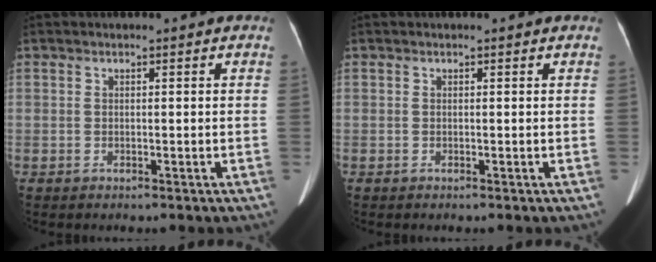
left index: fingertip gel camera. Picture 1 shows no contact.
{"total": 1.3, "force": [1.2, 0.2, 0.5], "torque": [-0.003, 0.002, 0.009]}